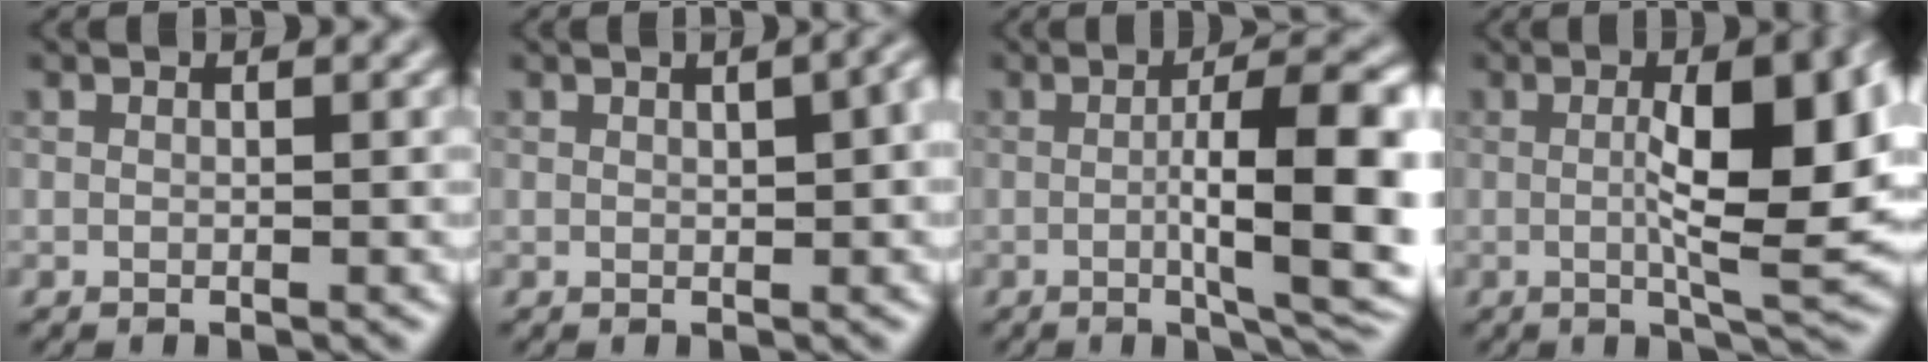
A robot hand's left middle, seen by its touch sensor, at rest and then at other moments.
{"total": 3.8, "force": [1.0, 1.4, 3.4], "torque": [-0.032, 0.013, 0.017]}
{"total": 9.7, "force": [-0.8, 2.3, 9.4], "torque": [-0.124, -0.004, -0.008]}
{"total": 10.2, "force": [0.5, 2.5, 9.9], "torque": [-0.142, -0.001, 0.008]}